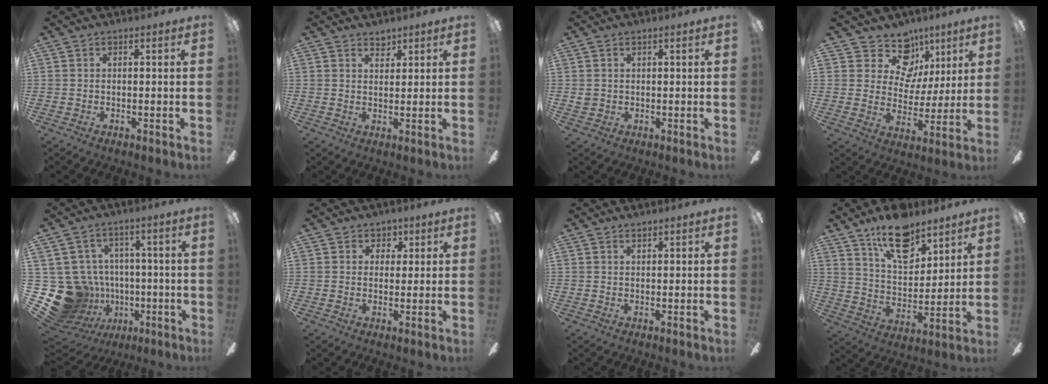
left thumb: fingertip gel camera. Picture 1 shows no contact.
{"total": 2.6, "force": [2.3, 1.1, 0.6], "torque": [0.001, -0.015, 0.040]}
{"total": 1.4, "force": [0.4, 1.2, 0.5], "torque": [-0.012, 0.004, 0.007]}
{"total": 13.8, "force": [8.3, 9.7, 5.2], "torque": [-0.082, -0.044, 0.157]}
{"total": 18.0, "force": [-3.9, 16.1, 7.0], "torque": [-0.168, 0.012, -0.025]}
{"total": 3.5, "force": [1.8, 3.0, 0.4], "torque": [-0.003, 0.002, 0.029]}
{"total": 1.0, "force": [0.9, 0.2, 0.3], "torque": [-0.008, 0.000, 0.017]}
{"total": 16.2, "force": [11.3, 7.7, 8.6], "torque": [-0.142, -0.054, 0.200]}